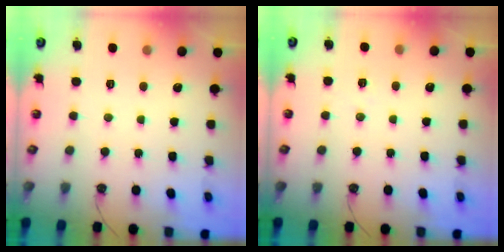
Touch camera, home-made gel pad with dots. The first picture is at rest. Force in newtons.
{"total": 5.1, "press": 2.5, "slide": 4.4}